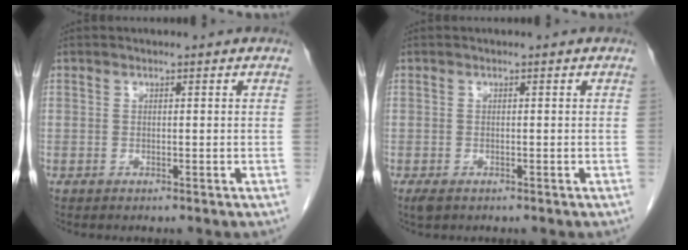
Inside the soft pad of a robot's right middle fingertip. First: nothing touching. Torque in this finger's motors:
{"motor_torque": [-0.22, -0.08, 0.00, -0.01]}